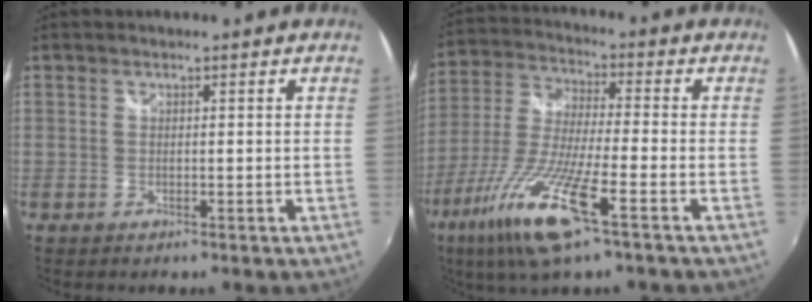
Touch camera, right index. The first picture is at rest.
{"total": 16.4, "force": [-8.4, 2.2, 13.9], "torque": [-0.302, -0.032, -0.167]}